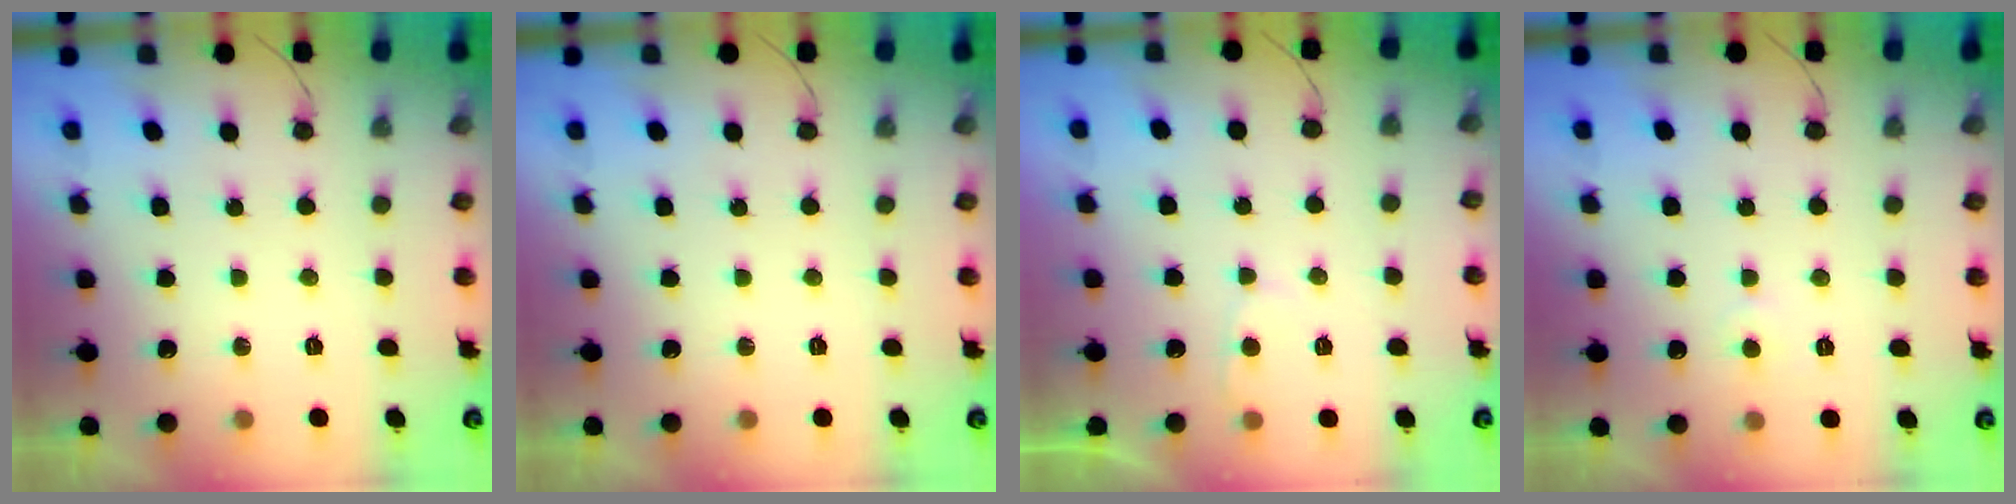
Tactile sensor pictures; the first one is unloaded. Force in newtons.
{"total": 0.0}
{"total": 2.4, "press": 2.4, "slide": 0.4}
{"total": 2.6, "press": 2.6, "slide": 0.3}